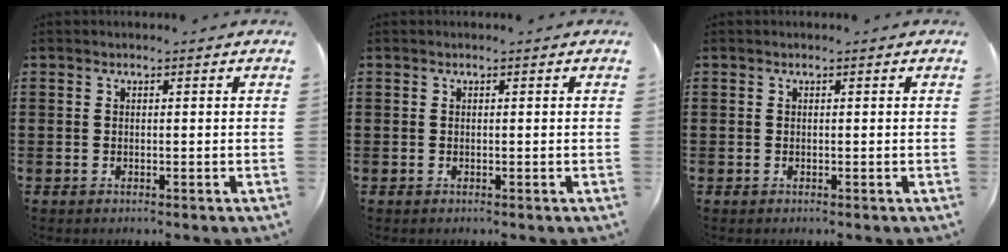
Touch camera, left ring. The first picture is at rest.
{"total": 0.0}
{"total": 0.0}